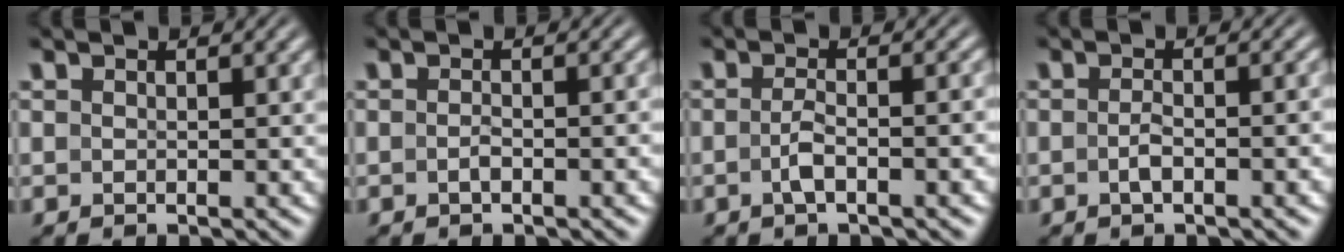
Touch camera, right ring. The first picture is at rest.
{"total": 1.1, "force": [-0.9, -0.2, 0.6], "torque": [-0.012, 0.002, -0.016]}
{"total": 2.2, "force": [-1.5, -0.3, 1.7], "torque": [-0.035, -0.008, -0.020]}
{"total": 1.6, "force": [-1.1, -0.1, 1.2], "torque": [-0.020, -0.002, -0.019]}